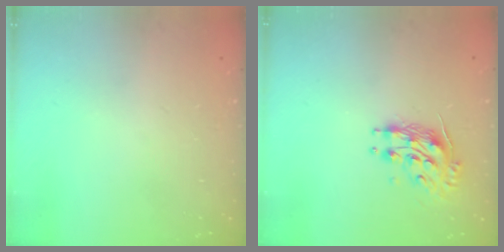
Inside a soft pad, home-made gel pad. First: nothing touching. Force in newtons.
{"total": 9.4, "press": 9.4, "slide": 0.1}